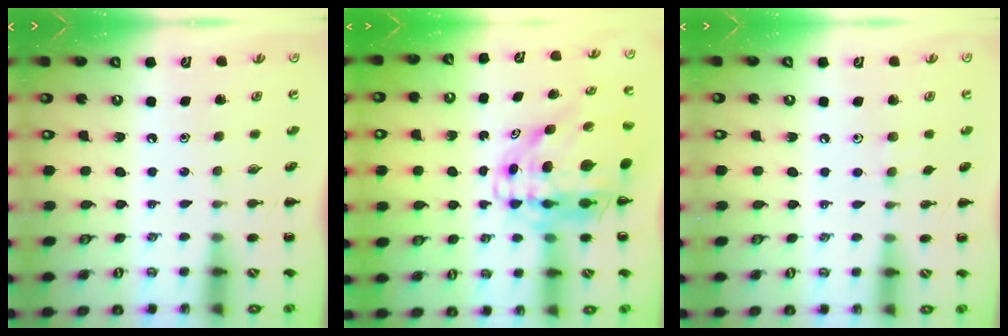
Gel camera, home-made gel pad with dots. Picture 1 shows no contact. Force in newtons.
{"total": 10.7, "press": 10.2, "slide": 3.4}
{"total": 4.6, "press": 4.4, "slide": 1.5}